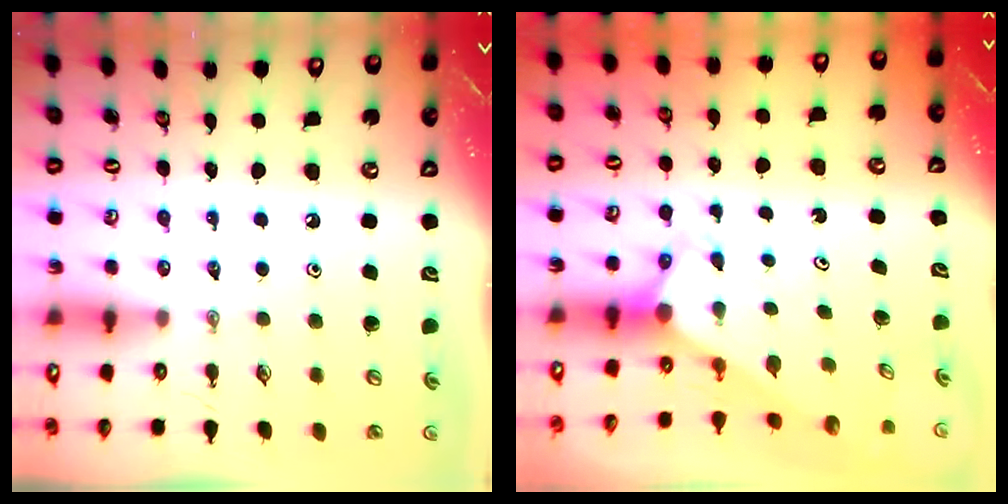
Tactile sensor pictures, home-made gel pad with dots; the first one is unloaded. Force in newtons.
{"total": 2.8, "press": 2.8, "slide": 0.1}